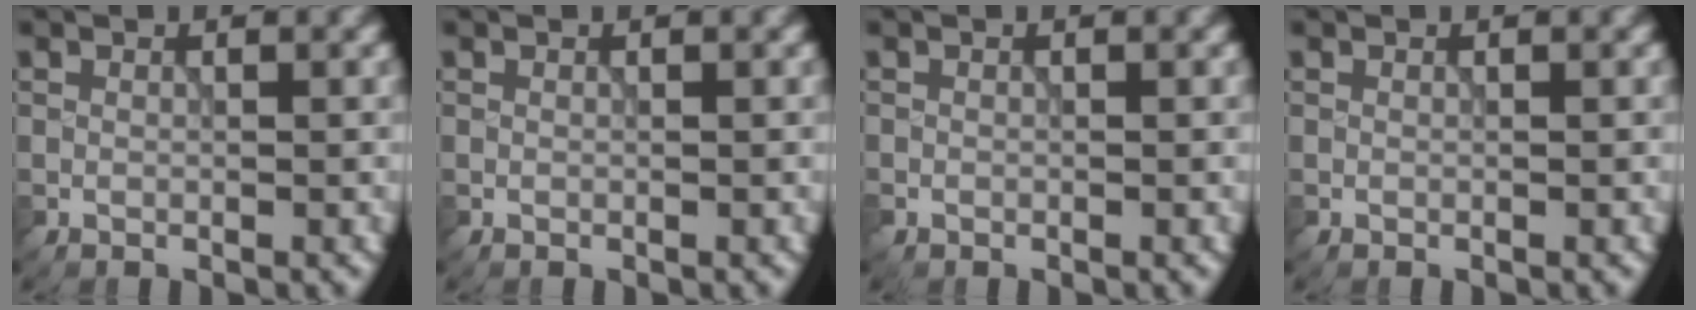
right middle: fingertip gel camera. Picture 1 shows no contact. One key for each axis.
{"total": 0.0}
{"total": 0.9, "fx": -0.5, "fy": 0.7, "fz": 0.3, "tx": -0.008, "ty": -0.005, "tz": -0.011}
{"total": 0.0}